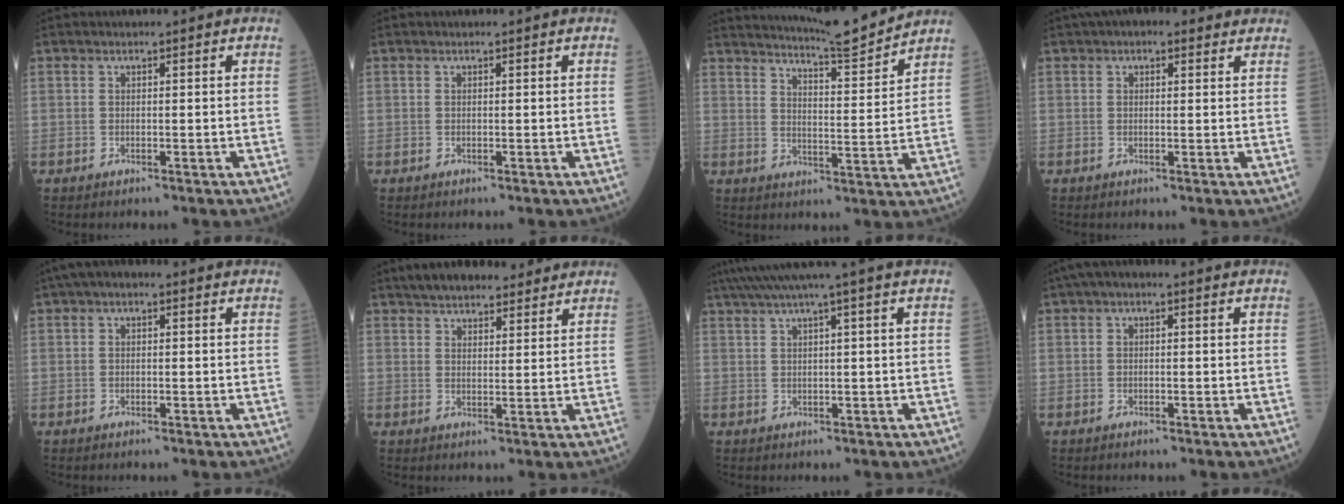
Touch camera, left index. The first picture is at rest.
{"total": 0.0}
{"total": 10.8, "force": [10.4, -1.2, 2.5], "torque": [-0.049, -0.021, 0.156]}
{"total": 4.2, "force": [3.0, 1.9, 2.2], "torque": [-0.028, 0.031, 0.042]}
{"total": 2.8, "force": [1.3, 1.4, 2.1], "torque": [-0.040, 0.019, 0.015]}
{"total": 10.4, "force": [8.7, 3.4, 4.5], "torque": [-0.056, 0.026, 0.127]}
{"total": 6.4, "force": [4.8, -2.0, 3.7], "torque": [-0.057, 0.026, 0.077]}
{"total": 2.4, "force": [0.9, 1.0, 2.0], "torque": [-0.031, 0.012, 0.006]}